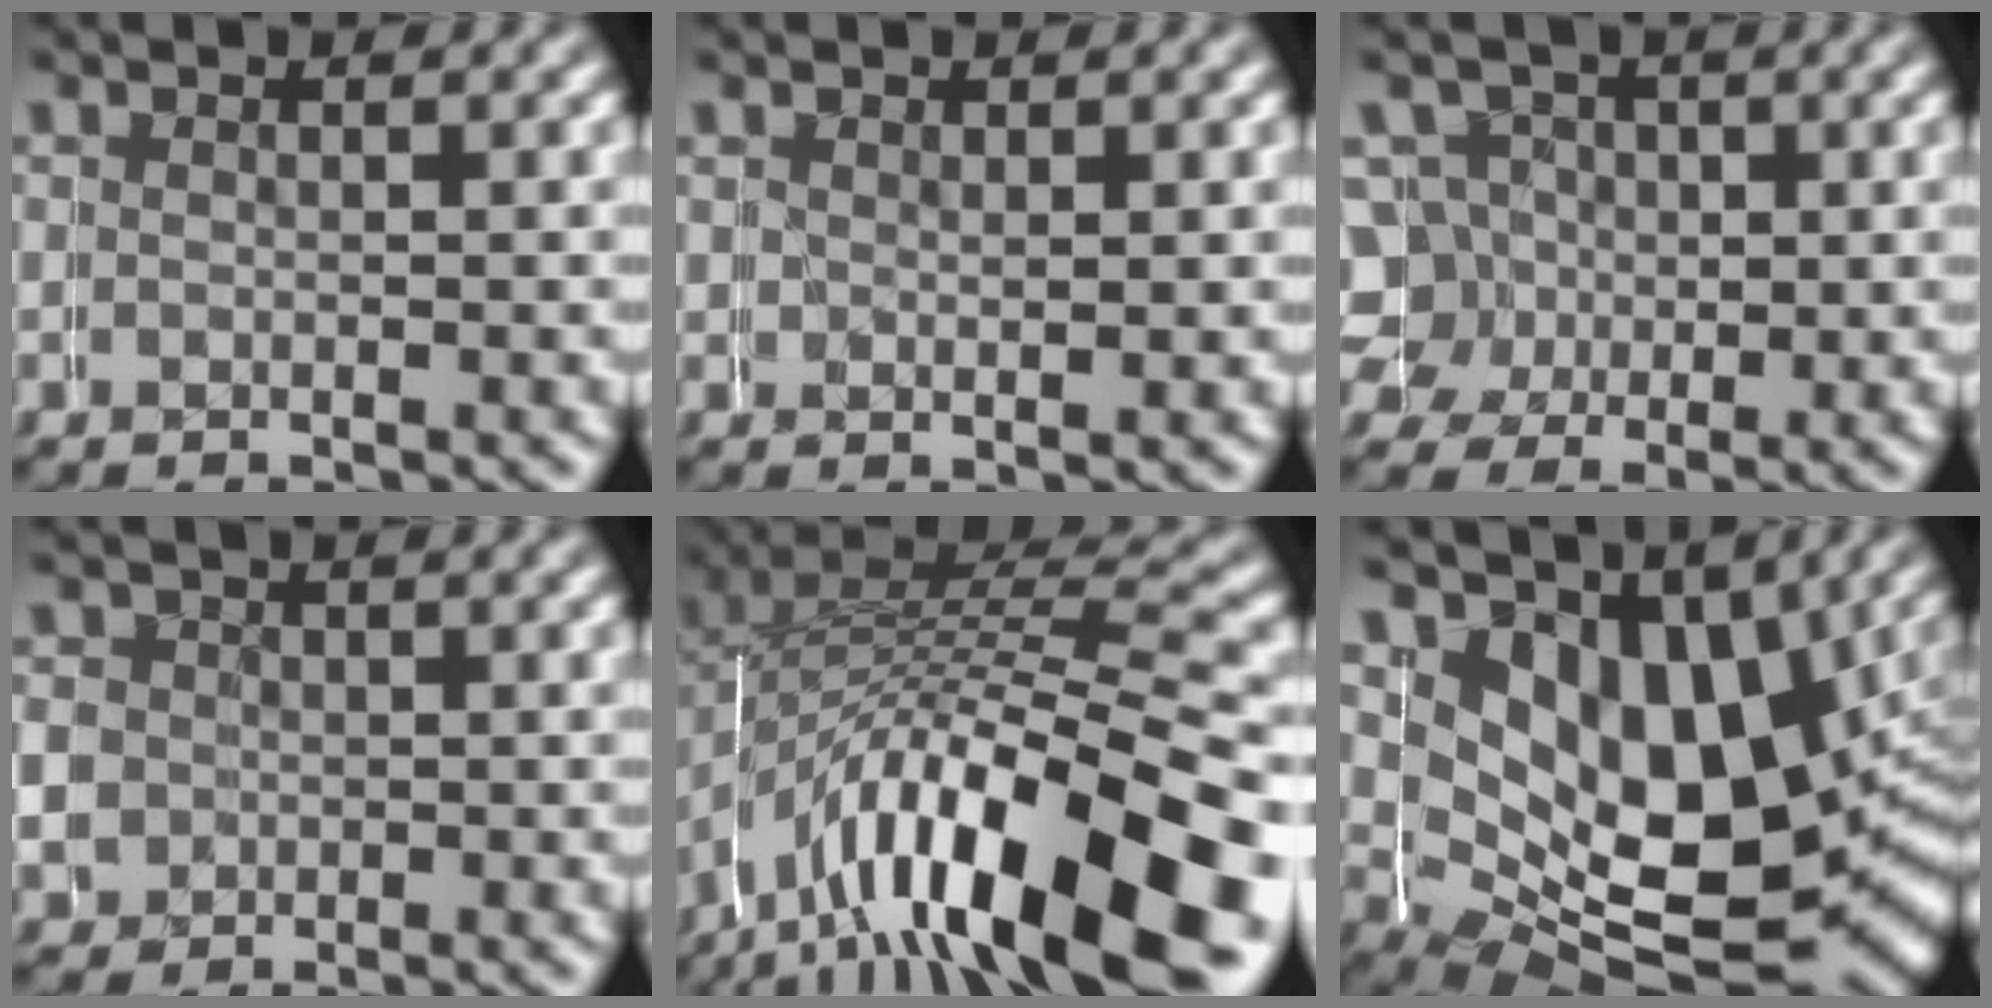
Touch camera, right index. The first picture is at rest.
{"total": 1.2, "force": [0.9, 0.2, 0.7], "torque": [-0.017, -0.009, 0.020]}
{"total": 7.8, "force": [0.1, 7.5, 2.2], "torque": [-0.066, -0.035, 0.005]}
{"total": 3.2, "force": [0.0, 3.2, -0.2], "torque": [-0.026, -0.016, 0.004]}
{"total": 13.0, "force": [-3.3, 6.4, 10.8], "torque": [-0.191, -0.018, -0.035]}
{"total": 16.4, "force": [0.4, 11.0, 12.2], "torque": [-0.208, -0.063, 0.034]}